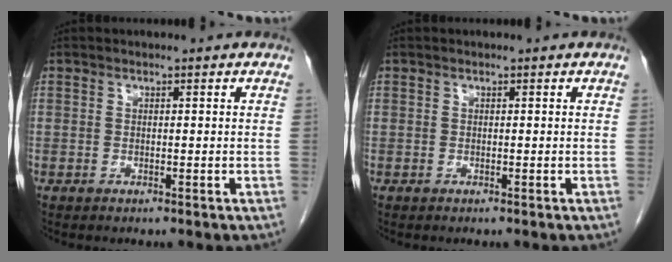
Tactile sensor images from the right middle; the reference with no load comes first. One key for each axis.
{"total": 0.0}